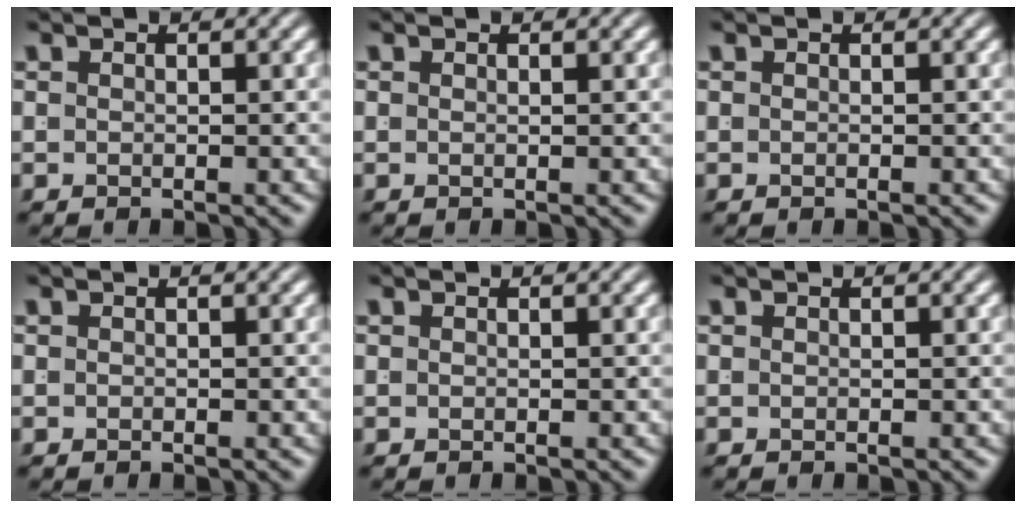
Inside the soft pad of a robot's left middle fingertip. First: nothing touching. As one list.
[{"total": 0.6, "force": [0.0, -0.5, 0.2], "torque": [-0.003, -0.004, 0.002]}, {"total": 0.0}, {"total": 0.0}, {"total": 0.0}, {"total": 0.0}]